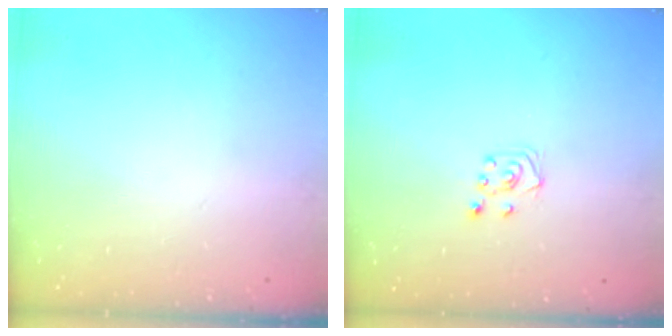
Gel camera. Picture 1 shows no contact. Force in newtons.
{"total": 5.1, "press": 5.1, "slide": 0.5}